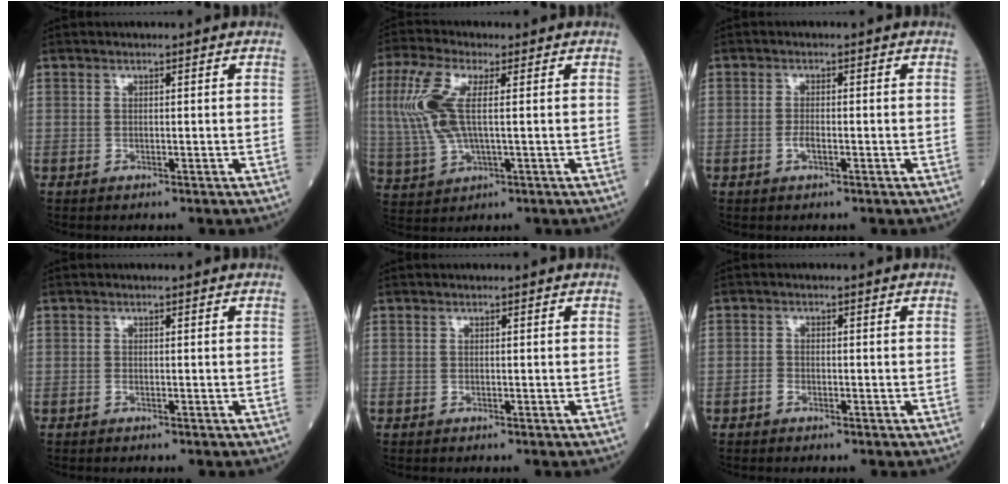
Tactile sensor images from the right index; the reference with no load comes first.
{"total": 9.7, "force": [1.4, 3.2, 9.0], "torque": [-0.229, 0.008, 0.029]}
{"total": 1.7, "force": [-0.7, 0.5, 1.5], "torque": [-0.030, 0.001, -0.013]}
{"total": 0.0}
{"total": 0.0}
{"total": 1.1, "force": [-0.6, 0.7, 0.5], "torque": [-0.008, 0.004, -0.012]}